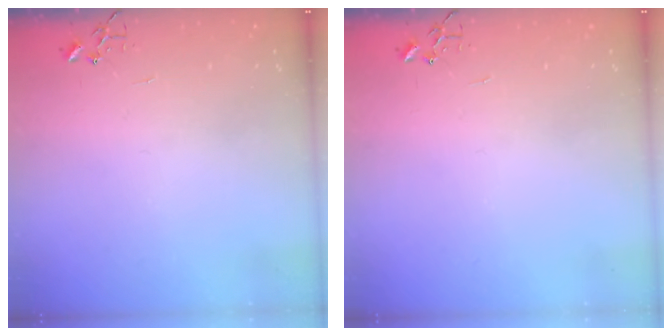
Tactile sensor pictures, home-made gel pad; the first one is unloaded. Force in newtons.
{"total": 0.0}